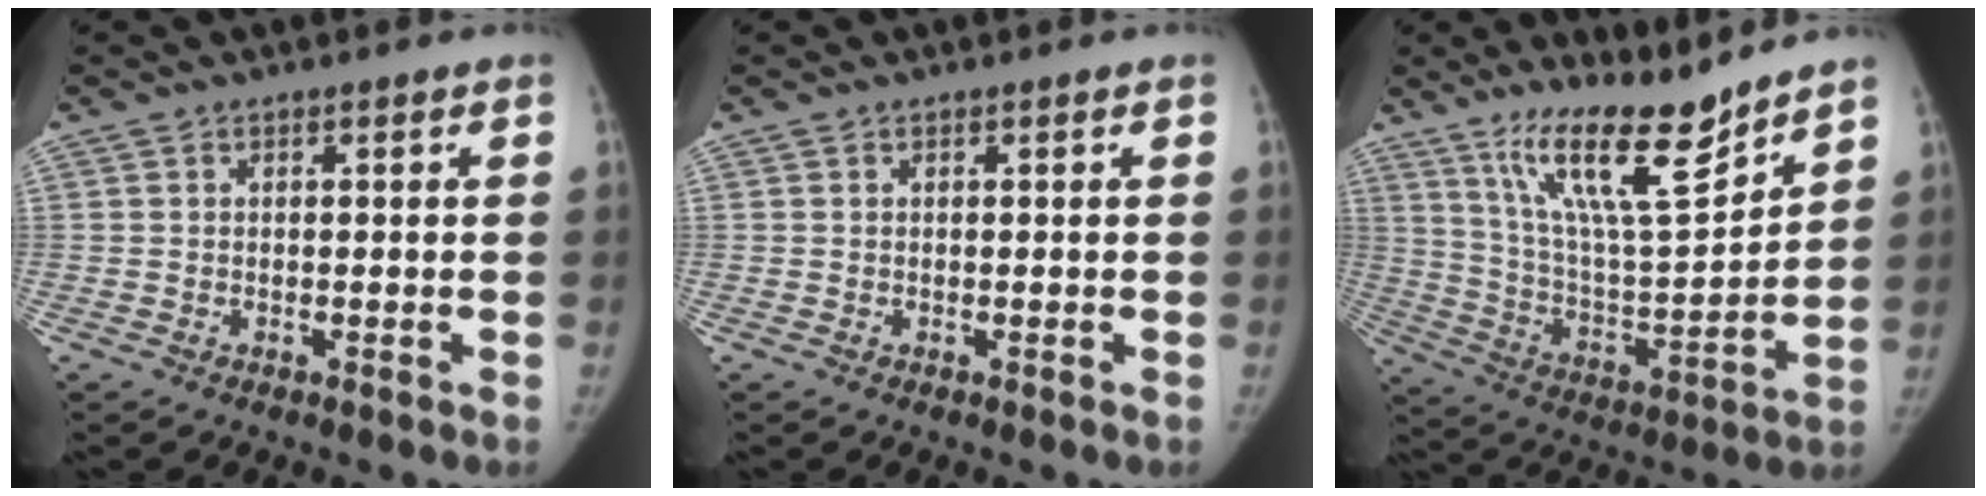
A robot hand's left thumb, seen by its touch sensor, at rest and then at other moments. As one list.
[{"total": 0.0}, {"total": 16.8, "force": [12.8, 3.0, 10.5], "torque": [-0.157, -0.087, 0.236]}]